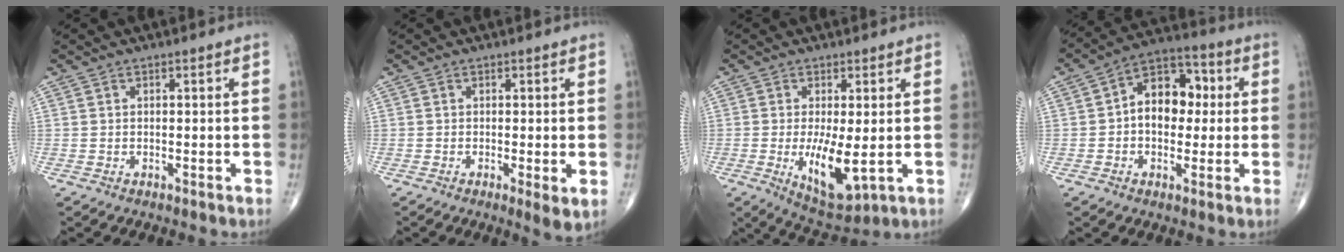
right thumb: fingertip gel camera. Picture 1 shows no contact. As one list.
[{"total": 3.1, "force": [-0.5, 0.5, 3.0], "torque": [-0.052, -0.015, -0.013]}, {"total": 9.3, "force": [-1.3, 3.1, 8.6], "torque": [-0.145, -0.027, -0.010]}, {"total": 11.8, "force": [0.9, 8.1, 8.5], "torque": [-0.097, 0.029, 0.004]}]